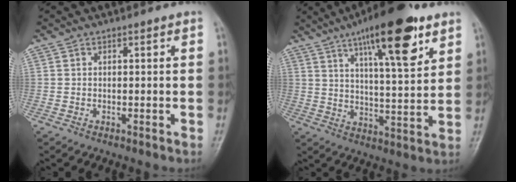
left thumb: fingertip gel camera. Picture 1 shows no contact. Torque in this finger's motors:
{"motor_torque": [1.15, 0.40, 1.82, -0.95, 0.29]}